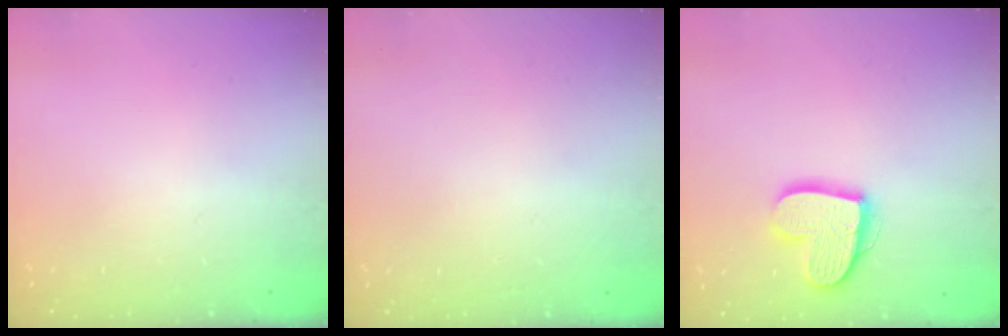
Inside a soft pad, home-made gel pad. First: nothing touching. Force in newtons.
{"total": 0.0}
{"total": 15.0, "press": 14.9, "slide": 1.1}